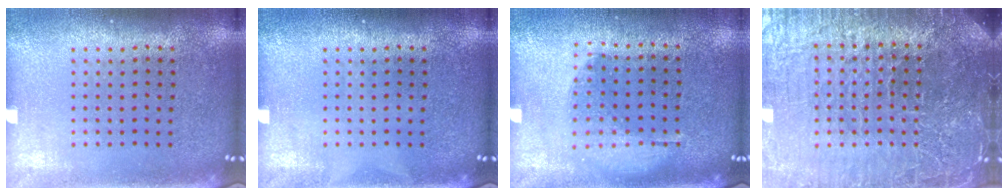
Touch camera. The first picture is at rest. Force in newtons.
{"total": 0.0}
{"total": 1.1, "press": 0.9, "slide": 0.5}
{"total": 6.5, "press": 5.7, "slide": 3.1}